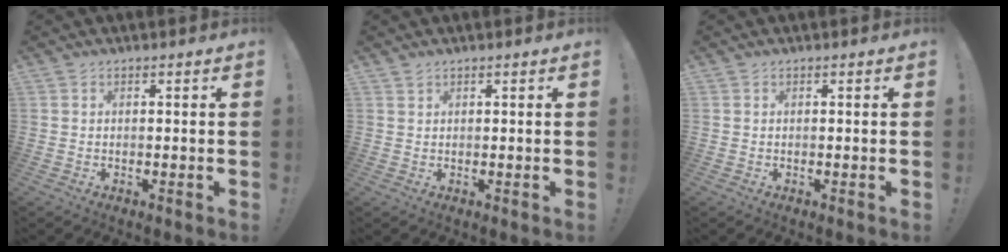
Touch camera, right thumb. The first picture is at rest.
{"total": 0.9, "force": [0.8, 0.4, 0.3], "torque": [0.000, -0.003, 0.015]}
{"total": 0.0}